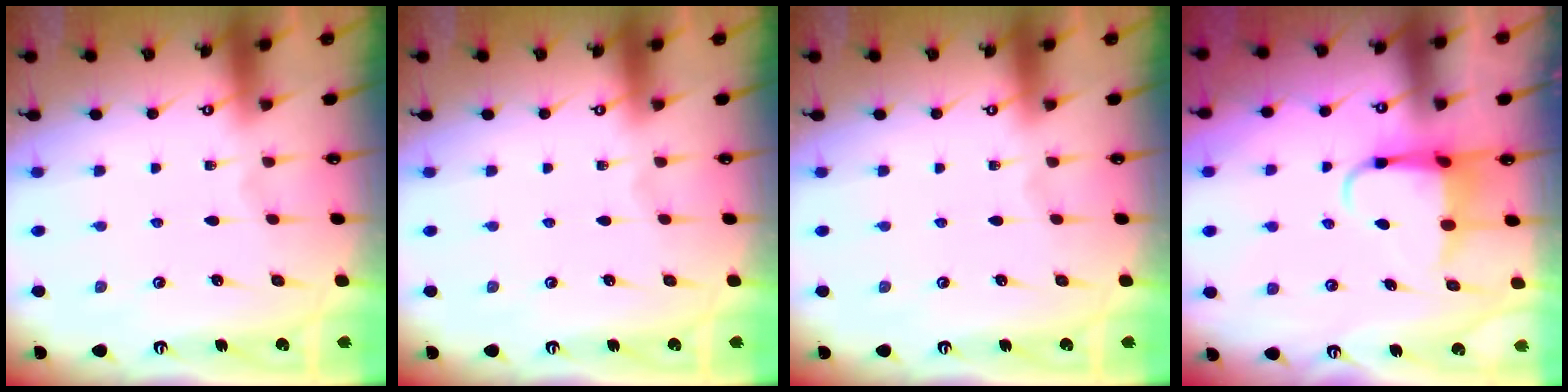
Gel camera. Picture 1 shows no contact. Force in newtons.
{"total": 0.0}
{"total": 0.0}
{"total": 5.7, "press": 5.7, "slide": 0.8}